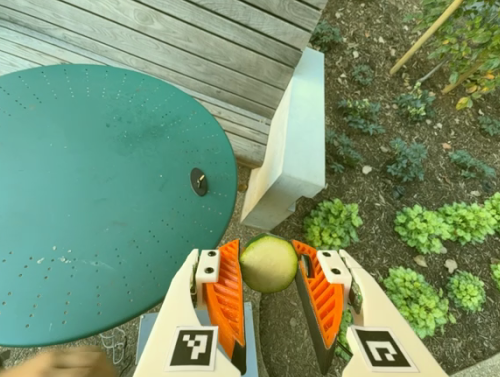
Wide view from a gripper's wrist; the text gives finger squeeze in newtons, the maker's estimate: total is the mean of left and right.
{"total": 10.8, "left": 10.6, "right": 11.0}